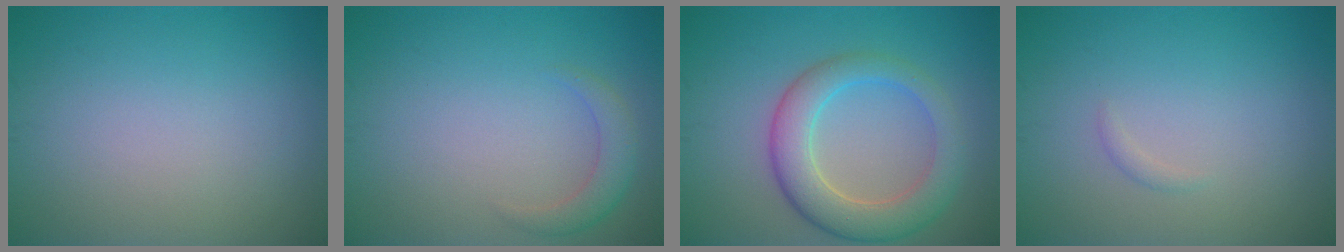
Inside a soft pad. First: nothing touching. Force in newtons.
{"total": 2.1, "press": 2.1, "slide": 0.2}
{"total": 5.8, "press": 5.8, "slide": 0.3}
{"total": 0.6, "press": 0.6, "slide": 0.0}